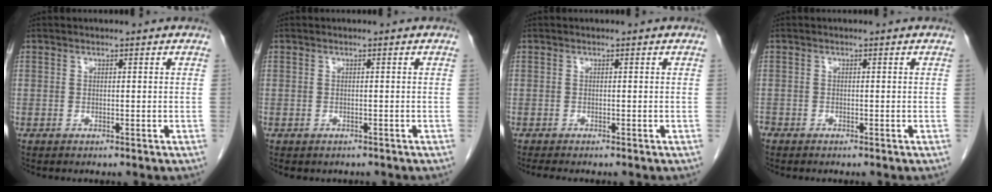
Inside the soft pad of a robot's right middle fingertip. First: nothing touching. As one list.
[{"total": 1.5, "force": [-1.2, 0.8, 0.2], "torque": [-0.011, 0.000, -0.014]}, {"total": 2.1, "force": [-1.8, 0.3, 1.0], "torque": [-0.018, -0.006, -0.024]}, {"total": 1.0, "force": [-0.9, 0.5, 0.2], "torque": [-0.009, 0.000, -0.017]}]